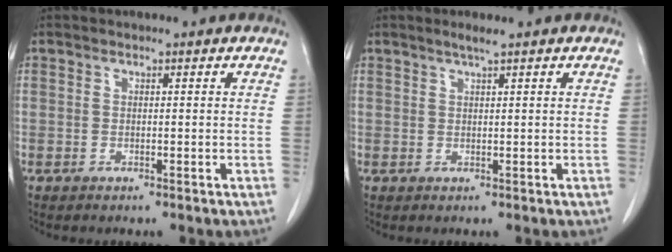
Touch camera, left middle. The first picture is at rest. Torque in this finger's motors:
{"motor_torque": [0.18, -0.17, -0.01, 0.01]}